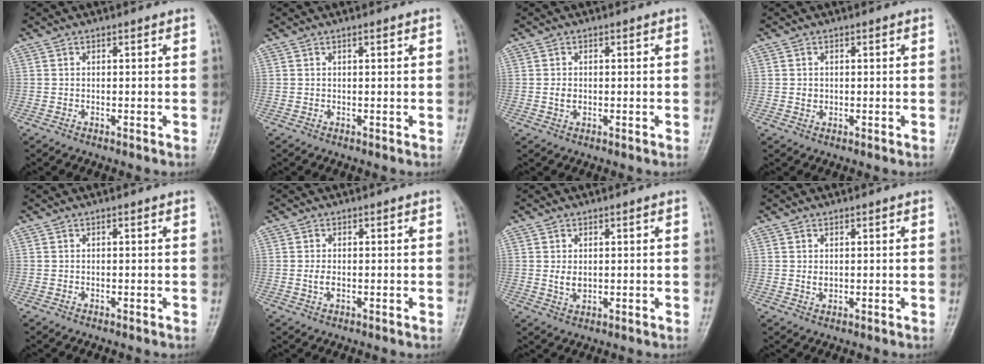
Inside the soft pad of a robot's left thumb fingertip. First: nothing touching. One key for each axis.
{"total": 0.5, "fx": 0.4, "fy": 0.0, "fz": 0.4, "tx": -0.007, "ty": -0.001, "tz": 0.006}
{"total": 1.8, "fx": 0.0, "fy": 1.4, "fz": 1.2, "tx": -0.019, "ty": 0.000, "tz": 0.001}
{"total": 1.5, "fx": 0.2, "fy": 1.3, "fz": 0.6, "tx": -0.006, "ty": 0.000, "tz": 0.006}
{"total": 0.0}
{"total": 1.9, "fx": -0.1, "fy": 1.2, "fz": 1.5, "tx": -0.030, "ty": -0.001, "tz": -0.003}
{"total": 2.8, "fx": 0.5, "fy": 2.0, "fz": 1.9, "tx": -0.028, "ty": -0.007, "tz": 0.014}
{"total": 1.6, "fx": 0.4, "fy": 1.2, "fz": 1.0, "tx": -0.013, "ty": -0.004, "tz": 0.010}